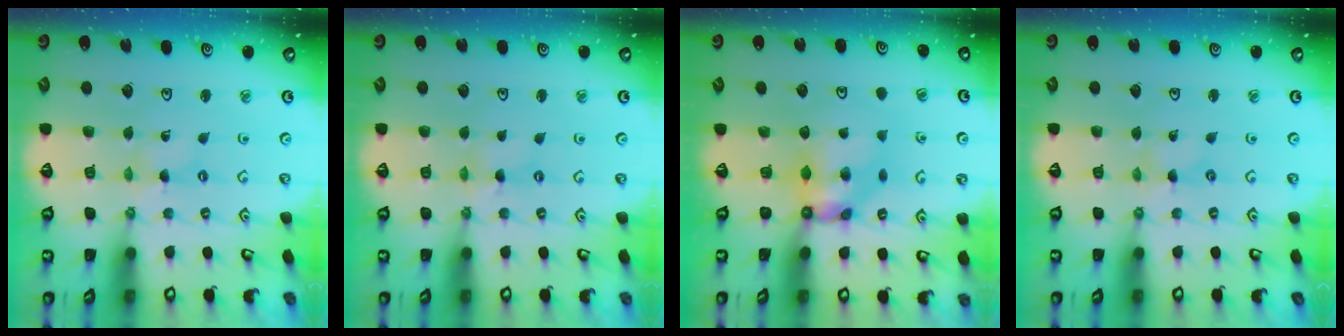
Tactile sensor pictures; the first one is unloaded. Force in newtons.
{"total": 0.0}
{"total": 7.0, "press": 7.0, "slide": 0.7}
{"total": 0.0}